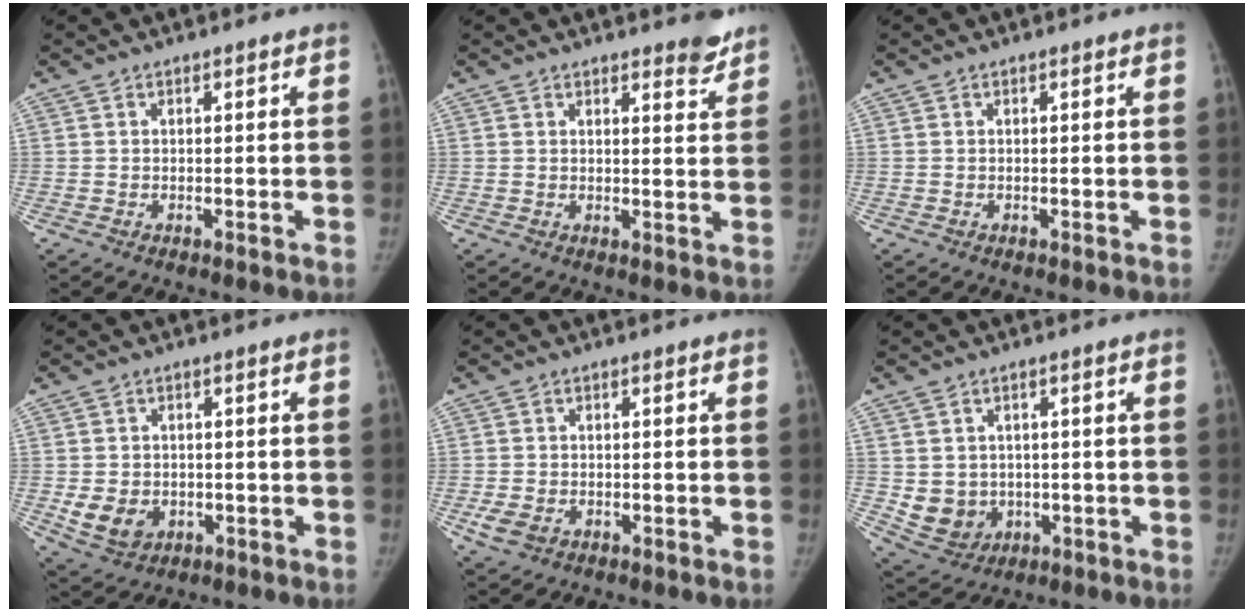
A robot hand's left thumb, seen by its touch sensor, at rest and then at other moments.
{"total": 3.5, "force": [3.1, 0.9, 1.5], "torque": [-0.004, -0.025, 0.036]}
{"total": 0.0}
{"total": 6.3, "force": [-1.5, 5.1, 3.4], "torque": [-0.046, 0.004, -0.012]}
{"total": 3.4, "force": [-1.4, 2.4, 1.9], "torque": [-0.039, 0.001, -0.020]}
{"total": 7.2, "force": [-0.6, 6.5, 3.0], "torque": [-0.027, 0.004, 0.010]}